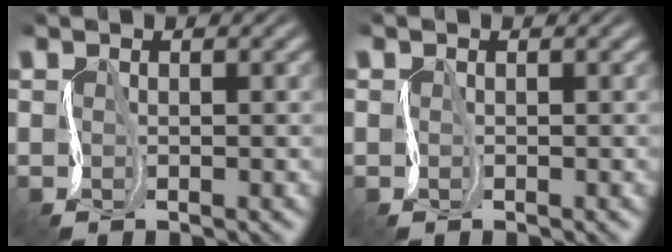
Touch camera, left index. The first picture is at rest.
{"total": 2.2, "force": [0.6, 2.0, 0.7], "torque": [-0.016, 0.009, -0.022]}